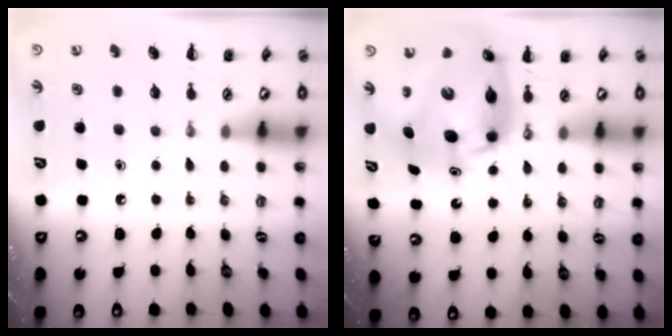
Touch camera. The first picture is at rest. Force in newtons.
{"total": 13.5, "press": 13.1, "slide": 3.5}